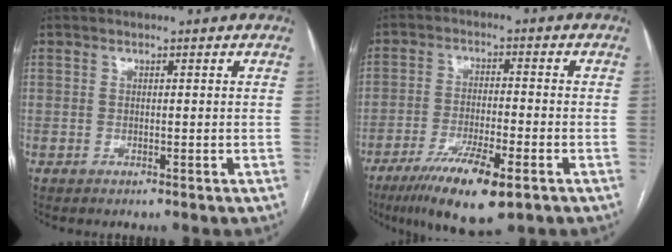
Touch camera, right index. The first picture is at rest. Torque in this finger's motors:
{"motor_torque": [0.58, -0.51, 0.75, 0.19]}